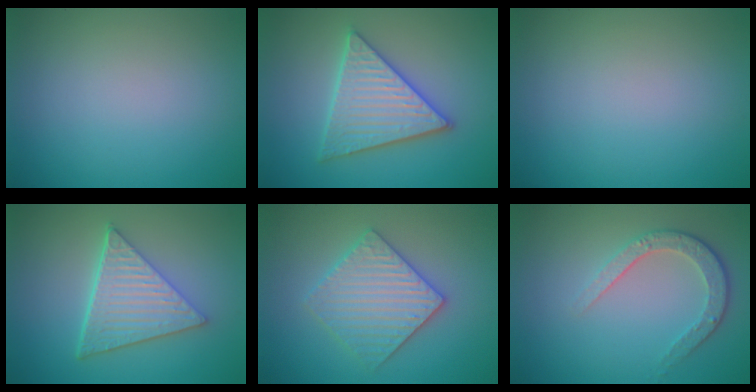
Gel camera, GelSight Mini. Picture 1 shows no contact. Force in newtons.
{"total": 5.6, "press": 5.6, "slide": 0.7}
{"total": 0.0}
{"total": 6.3, "press": 4.6, "slide": 4.3}
{"total": 5.2, "press": 5.1, "slide": 1.0}
{"total": 3.4, "press": 2.7, "slide": 2.1}